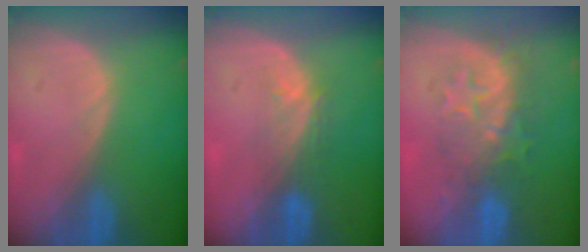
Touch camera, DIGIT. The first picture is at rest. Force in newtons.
{"total": 3.8, "press": 3.4, "slide": 1.6}
{"total": 8.3, "press": 7.8, "slide": 3.0}